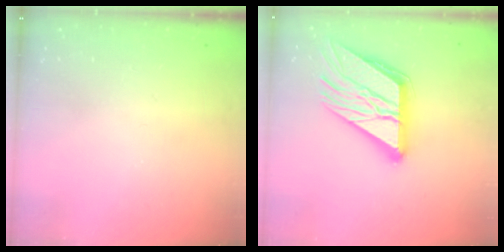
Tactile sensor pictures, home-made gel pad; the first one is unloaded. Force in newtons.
{"total": 21.5, "press": 21.3, "slide": 2.9}